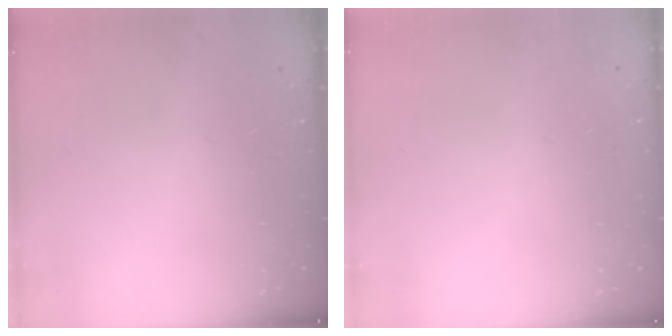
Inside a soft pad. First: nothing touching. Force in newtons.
{"total": 0.0}